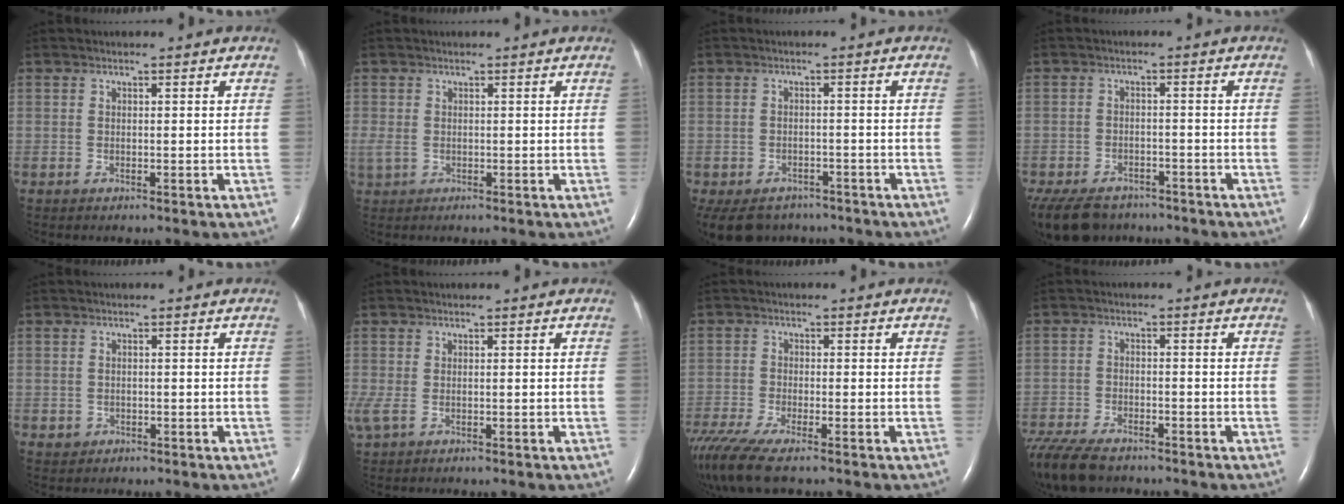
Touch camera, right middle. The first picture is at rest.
{"total": 1.6, "force": [0.1, 1.2, 0.9], "torque": [-0.035, 0.008, 0.007]}
{"total": 10.4, "force": [-8.0, 6.0, 2.8], "torque": [-0.068, -0.005, -0.101]}
{"total": 14.1, "force": [-10.7, 7.4, 5.3], "torque": [-0.146, -0.016, -0.148]}
{"total": 1.2, "force": [-0.4, 1.2, 0.2], "torque": [-0.001, 0.004, -0.003]}
{"total": 2.2, "force": [-0.3, 1.0, 2.0], "torque": [-0.064, -0.004, 0.001]}
{"total": 8.8, "force": [-6.8, 1.1, 5.5], "torque": [-0.107, -0.024, -0.122]}
{"total": 11.9, "force": [-9.4, 4.0, 5.9], "torque": [-0.131, -0.022, -0.156]}